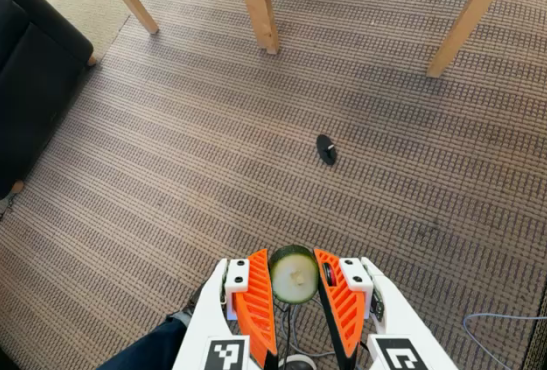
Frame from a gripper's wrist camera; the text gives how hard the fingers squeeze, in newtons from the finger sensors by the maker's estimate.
{"total": 9.0, "left": 8.7, "right": 9.4}